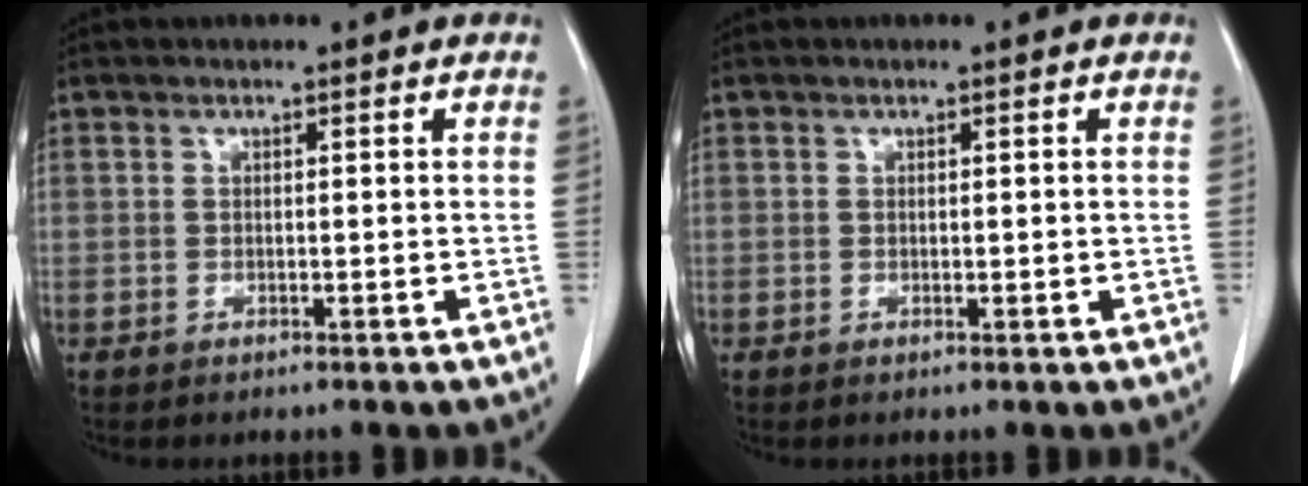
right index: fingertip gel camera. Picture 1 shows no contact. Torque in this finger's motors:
{"motor_torque": [-0.34, 0.47, -0.02, 0.01]}